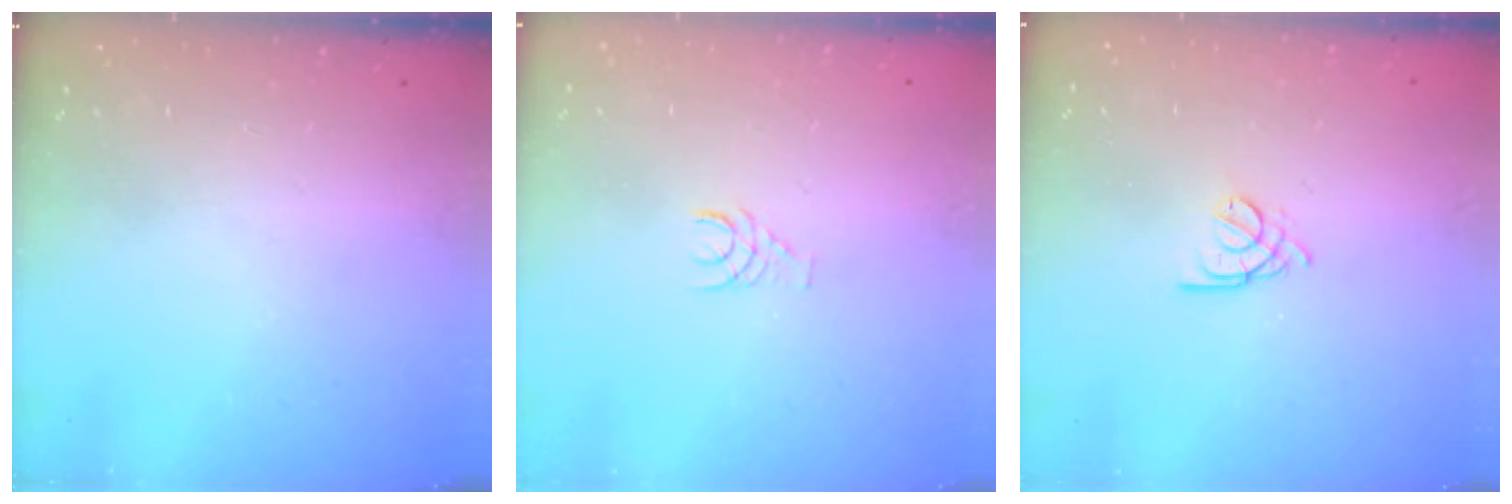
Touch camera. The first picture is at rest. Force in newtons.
{"total": 3.9, "press": 3.9, "slide": 0.4}
{"total": 2.6, "press": 2.6, "slide": 0.6}